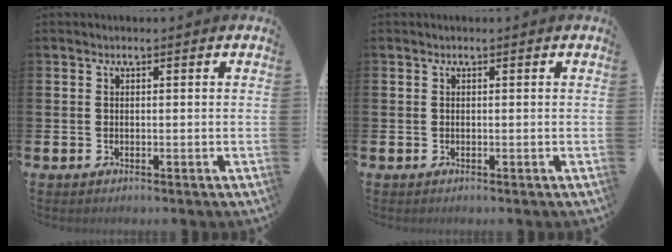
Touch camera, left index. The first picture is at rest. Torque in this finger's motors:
{"motor_torque": [0.00, 0.00, 0.00, 0.00]}